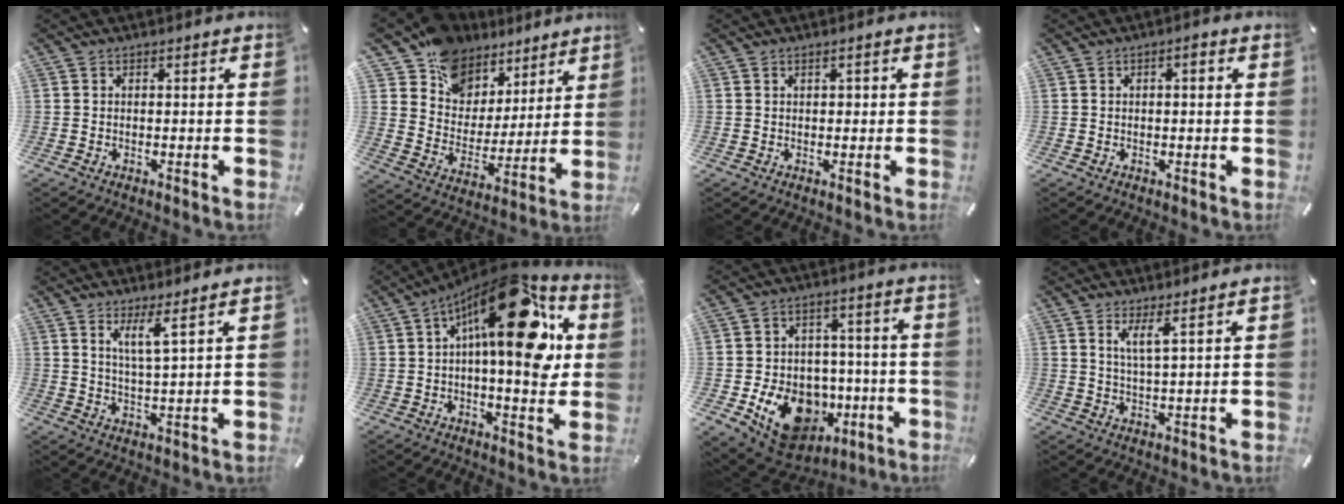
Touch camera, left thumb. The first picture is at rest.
{"total": 11.7, "force": [7.9, 8.6, 0.3], "torque": [-0.020, -0.080, 0.152]}
{"total": 1.1, "force": [0.3, 0.8, 0.7], "torque": [-0.015, 0.006, 0.003]}
{"total": 1.8, "force": [0.3, 0.7, 1.6], "torque": [-0.023, 0.002, 0.002]}
{"total": 5.9, "force": [4.0, -0.2, 4.4], "torque": [-0.089, -0.016, 0.065]}
{"total": 22.5, "force": [8.4, 8.9, 18.9], "torque": [-0.270, -0.055, 0.127]}
{"total": 16.2, "force": [-6.0, 12.5, 8.4], "torque": [-0.112, 0.029, -0.088]}
{"total": 4.5, "force": [3.0, 0.0, 3.4], "torque": [-0.075, -0.010, 0.051]}